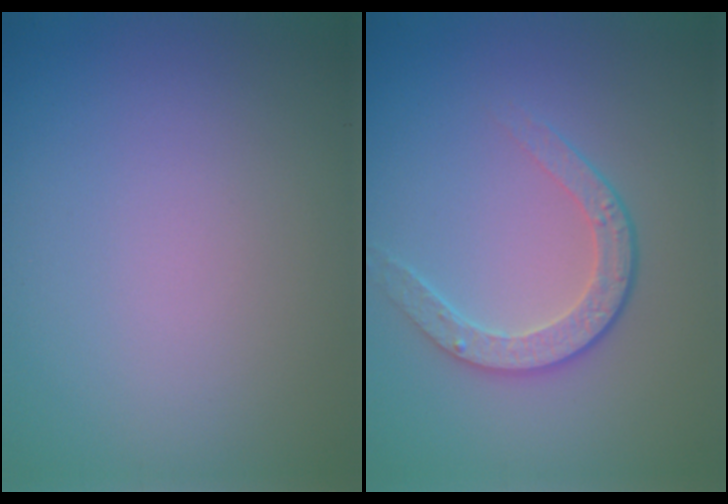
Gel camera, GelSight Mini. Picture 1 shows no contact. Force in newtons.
{"total": 2.6, "press": 2.0, "slide": 1.7}